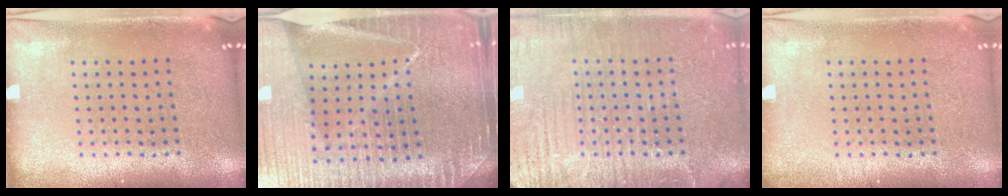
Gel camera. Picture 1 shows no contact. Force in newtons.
{"total": 5.7, "press": 5.1, "slide": 2.4}
{"total": 5.4, "press": 5.3, "slide": 0.7}
{"total": 0.5, "press": 0.5, "slide": 0.1}